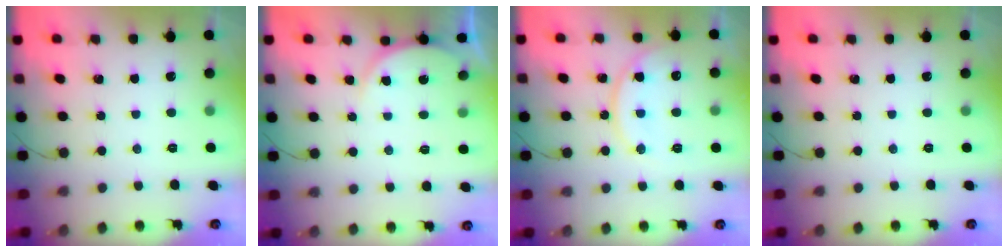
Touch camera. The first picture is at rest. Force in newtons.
{"total": 5.5, "press": 5.5, "slide": 0.3}
{"total": 12.8, "press": 12.8, "slide": 1.1}
{"total": 0.0}